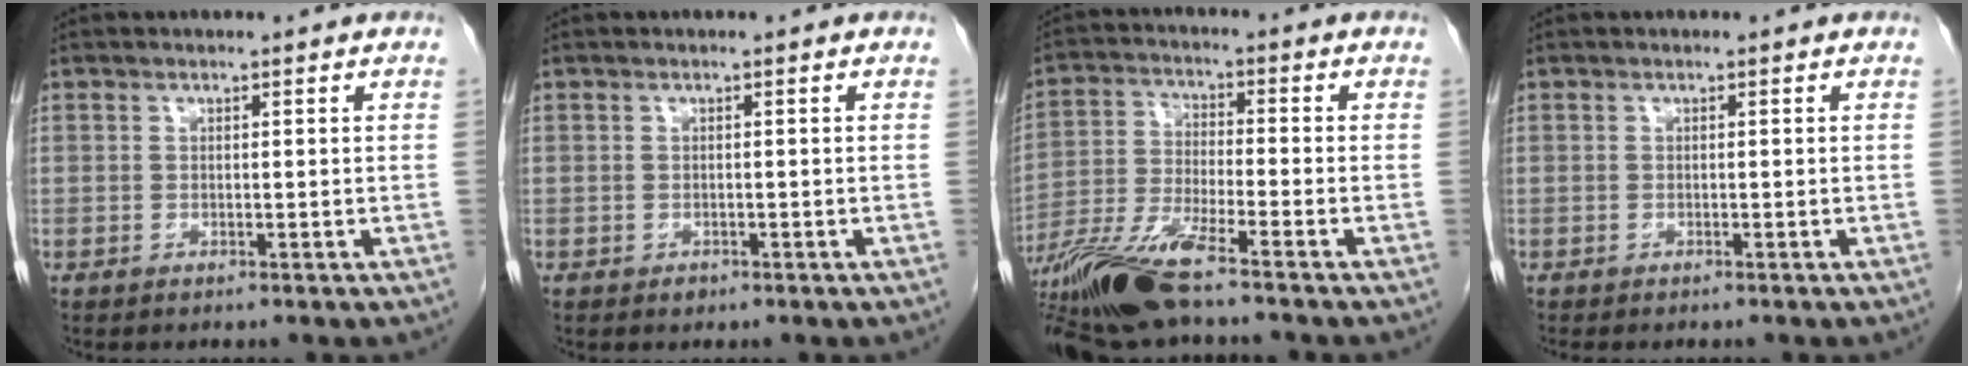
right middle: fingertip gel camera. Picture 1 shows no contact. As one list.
[{"total": 0.8, "force": [-0.5, 0.5, 0.3], "torque": [-0.004, 0.002, -0.006]}, {"total": 11.4, "force": [-8.5, 0.7, 7.5], "torque": [-0.152, -0.025, -0.159]}, {"total": 1.7, "force": [-1.5, 0.5, 0.7], "torque": [-0.012, -0.004, -0.016]}]